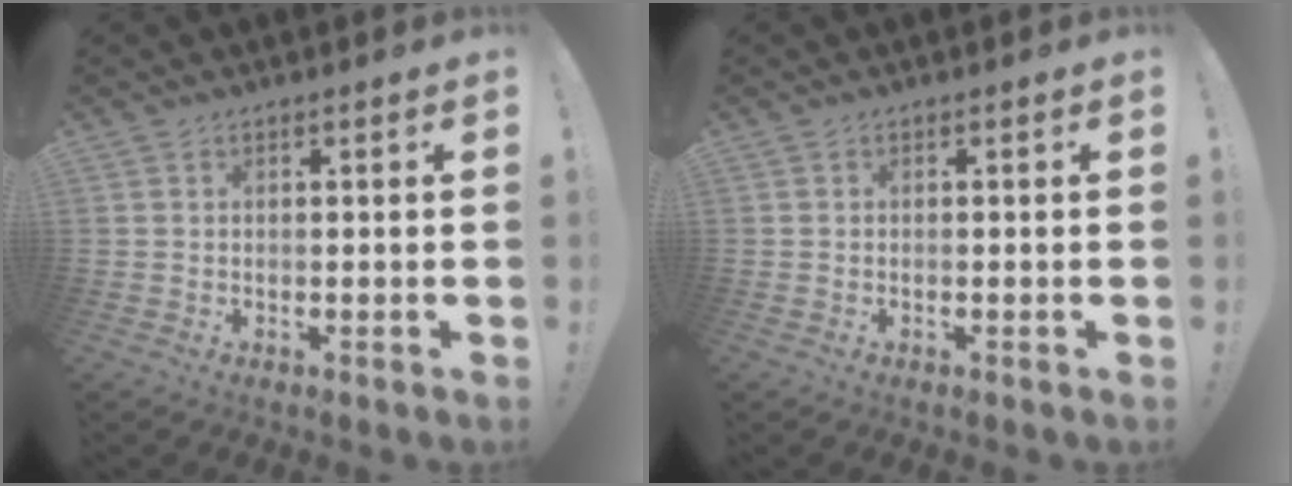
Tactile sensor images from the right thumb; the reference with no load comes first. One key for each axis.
{"total": 0.0}